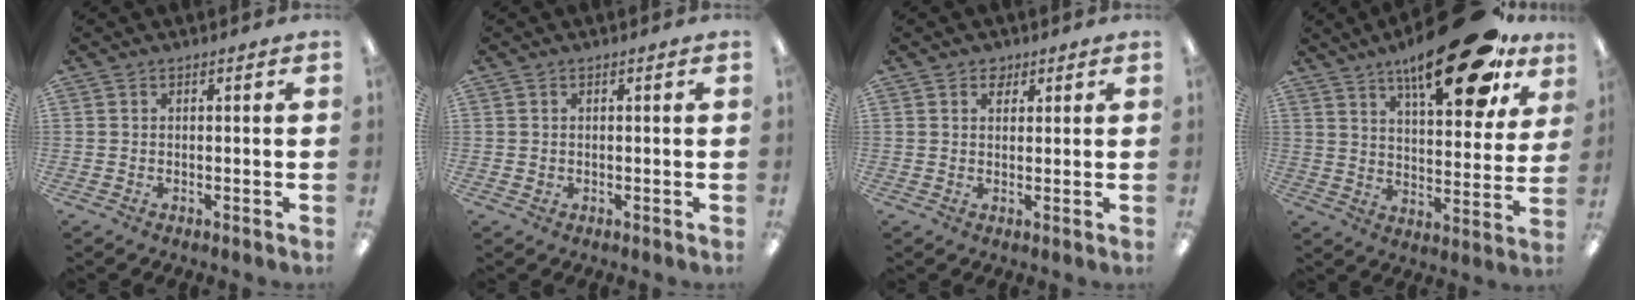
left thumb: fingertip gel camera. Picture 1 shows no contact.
{"total": 0.5, "force": [0.1, 0.5, 0.1], "torque": [-0.002, 0.004, 0.000]}
{"total": 2.4, "force": [1.6, 1.6, 0.8], "torque": [-0.001, -0.006, 0.026]}
{"total": 23.2, "force": [15.5, 7.8, 15.5], "torque": [-0.225, -0.084, 0.247]}